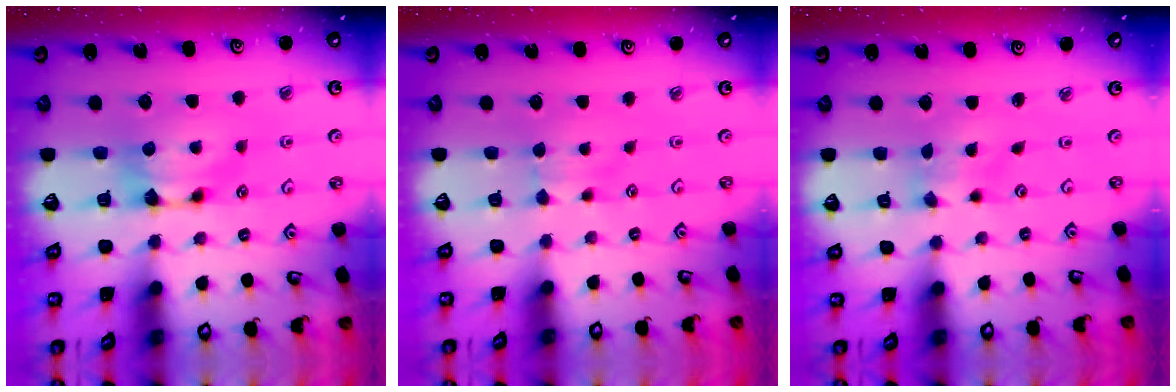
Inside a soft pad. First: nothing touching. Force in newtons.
{"total": 1.5, "press": 1.5, "slide": 0.3}
{"total": 3.5, "press": 3.4, "slide": 0.9}